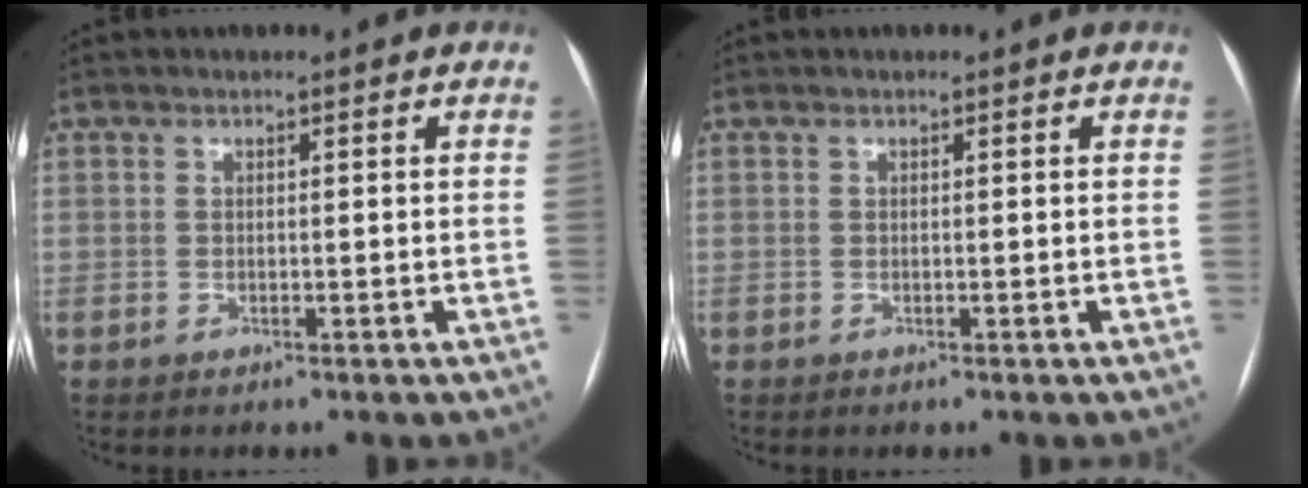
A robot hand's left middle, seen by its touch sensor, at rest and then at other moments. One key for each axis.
{"total": 0.0}